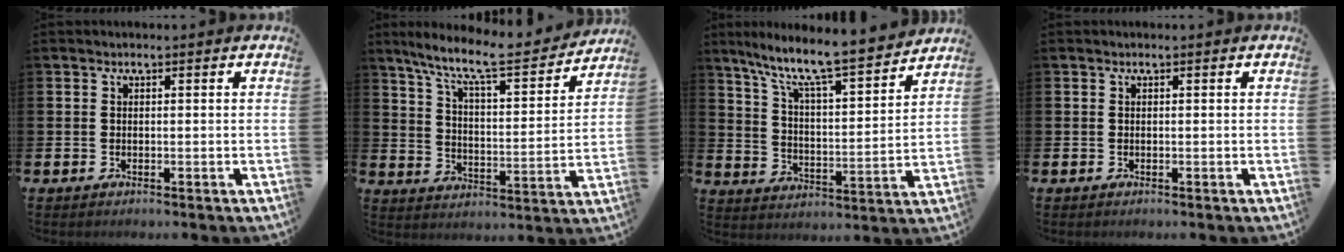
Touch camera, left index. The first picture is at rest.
{"total": 9.7, "force": [8.4, 1.4, 4.7], "torque": [-0.120, -0.055, 0.139]}
{"total": 9.7, "force": [8.7, 0.6, 4.2], "torque": [-0.113, -0.066, 0.142]}
{"total": 0.0}